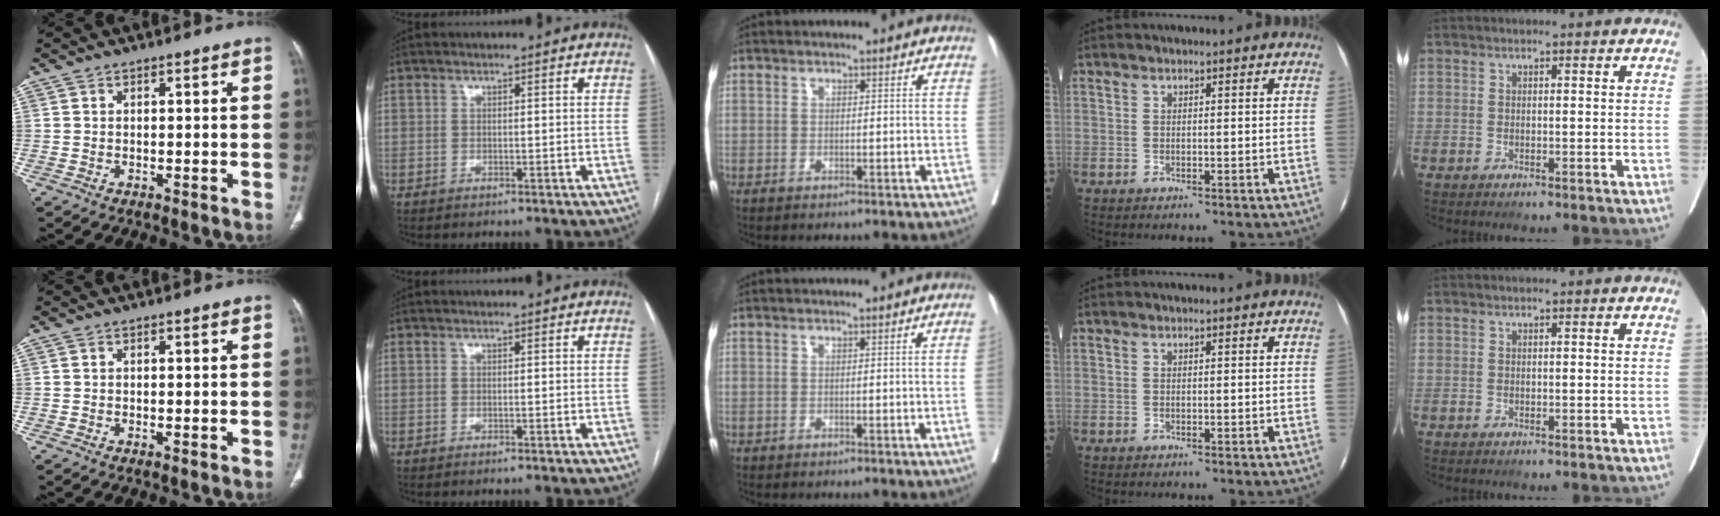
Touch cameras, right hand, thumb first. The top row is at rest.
{"middle": {"total": 1.2, "force": [-0.2, -0.1, 1.1], "torque": [-0.020, 0.006, -0.001]}}